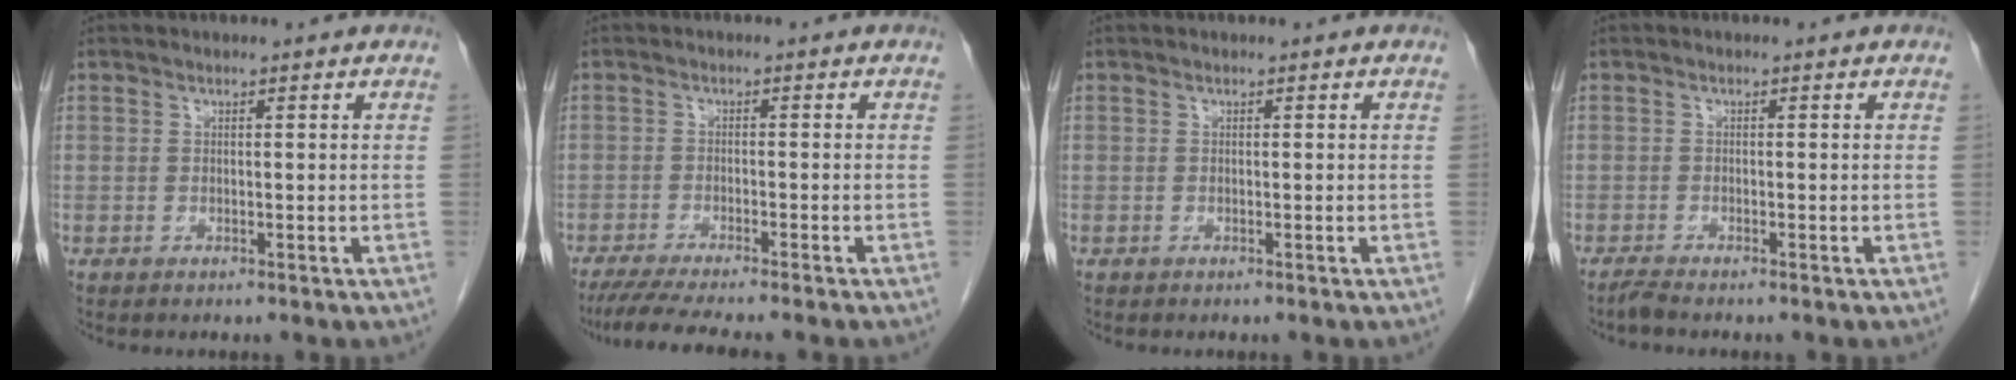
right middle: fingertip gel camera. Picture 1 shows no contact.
{"total": 8.3, "force": [-7.1, -0.5, 4.3], "torque": [-0.057, -0.021, -0.112]}
{"total": 0.0}
{"total": 1.2, "force": [-1.1, -0.2, 0.5], "torque": [-0.016, -0.004, -0.024]}